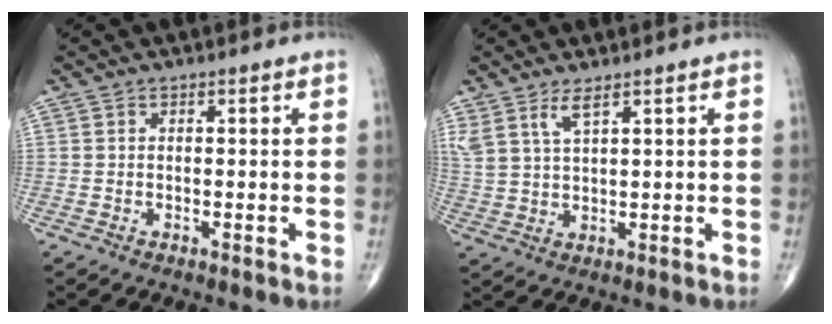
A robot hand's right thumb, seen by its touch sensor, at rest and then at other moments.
{"total": 4.8, "force": [3.2, 1.2, 3.3], "torque": [-0.076, -0.015, 0.072]}